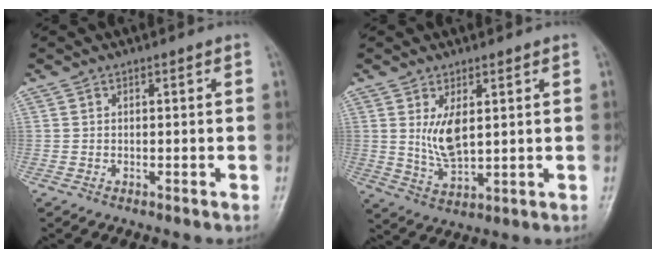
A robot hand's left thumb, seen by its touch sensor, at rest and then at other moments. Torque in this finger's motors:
{"motor_torque": [-0.15, 0.32, 0.06, -0.05, 0.05]}